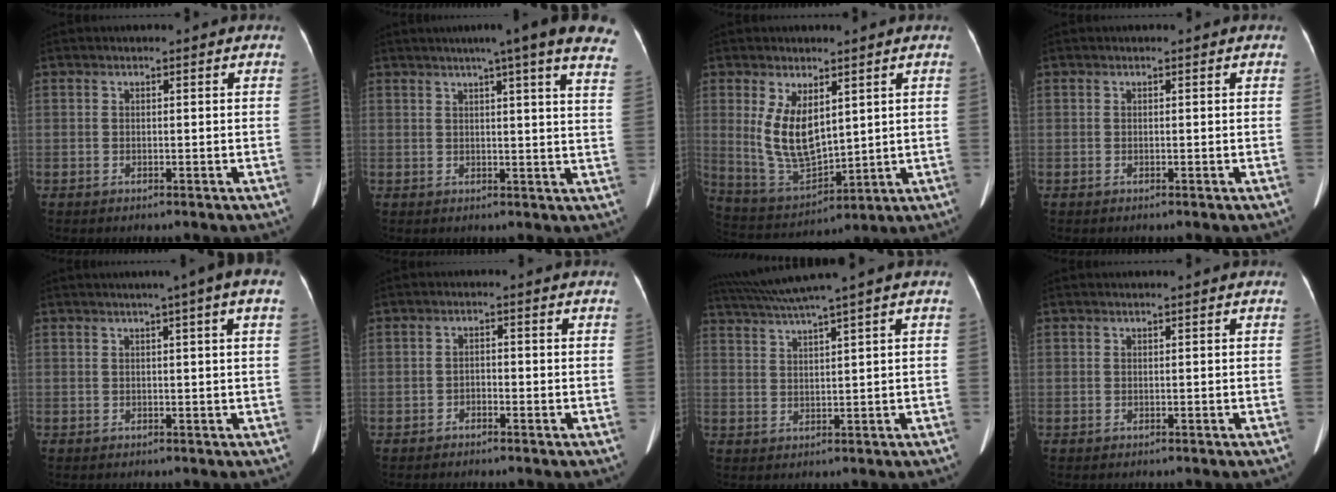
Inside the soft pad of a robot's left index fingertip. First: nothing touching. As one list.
[{"total": 18.3, "force": [14.5, -0.2, 11.1], "torque": [-0.153, -0.011, 0.158]}, {"total": 9.3, "force": [2.6, 4.1, 7.9], "torque": [-0.159, -0.012, 0.067]}, {"total": 0.0}, {"total": 5.0, "force": [2.5, 0.1, 4.4], "torque": [-0.054, 0.025, 0.027]}, {"total": 1.2, "force": [-0.9, 0.4, 0.6], "torque": [-0.005, 0.004, -0.017]}, {"total": 6.3, "force": [5.0, -2.0, 3.3], "torque": [-0.069, 0.013, 0.096]}, {"total": 0.0}]